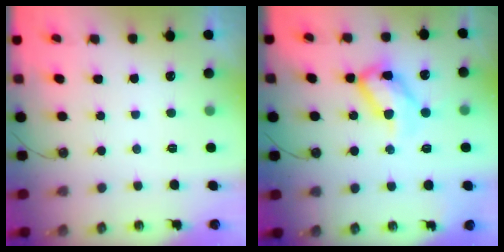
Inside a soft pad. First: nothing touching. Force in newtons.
{"total": 15.1, "press": 15.0, "slide": 1.7}